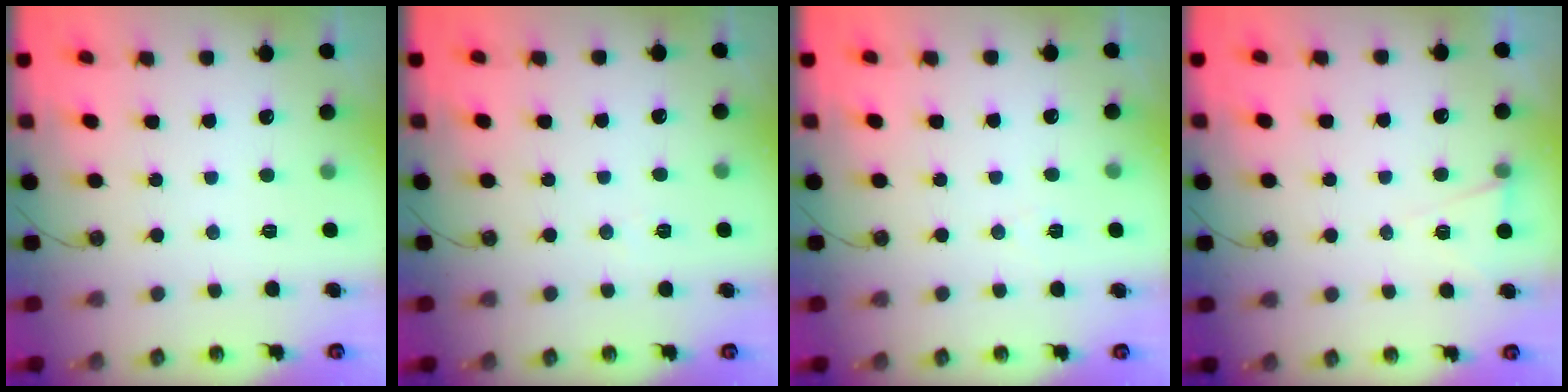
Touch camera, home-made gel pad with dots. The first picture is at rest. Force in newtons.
{"total": 4.9, "press": 2.2, "slide": 4.4}
{"total": 4.9, "press": 2.3, "slide": 4.3}
{"total": 5.3, "press": 3.2, "slide": 4.2}